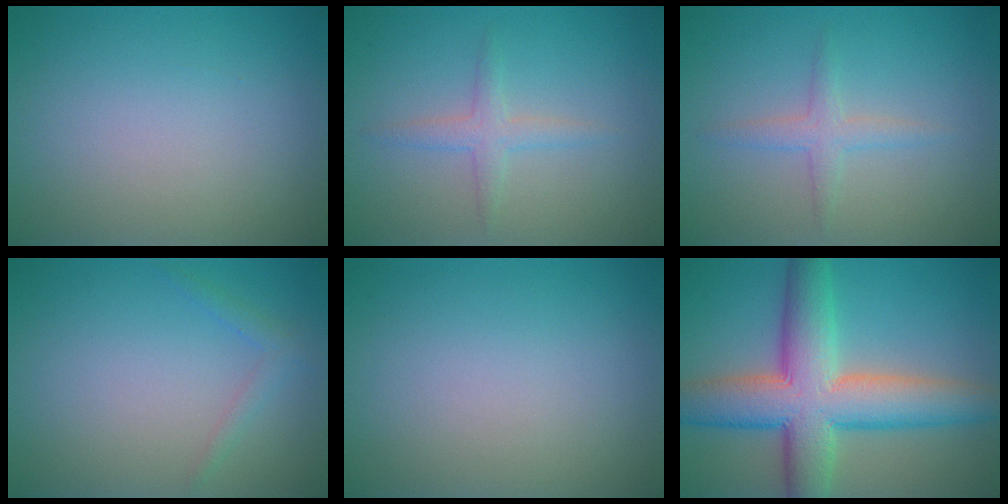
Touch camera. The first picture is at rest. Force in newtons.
{"total": 1.8, "press": 1.8, "slide": 0.1}
{"total": 1.8, "press": 1.8, "slide": 0.1}
{"total": 1.2, "press": 1.2, "slide": 0.1}
{"total": 0.0}
{"total": 10.3, "press": 10.3, "slide": 0.3}